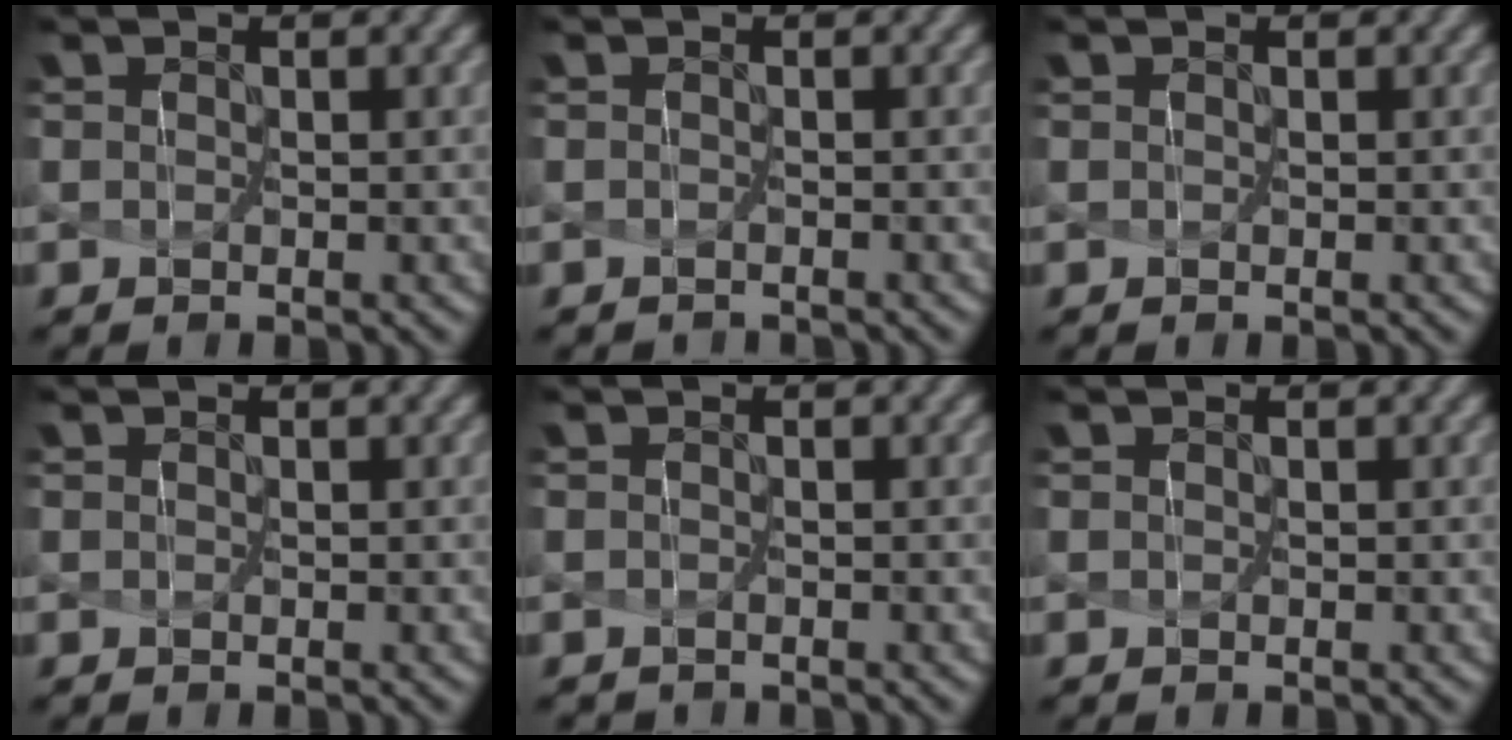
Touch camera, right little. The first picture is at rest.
{"total": 0.9, "force": [-0.8, -0.2, -0.4], "torque": [0.002, -0.003, -0.010]}
{"total": 0.0}
{"total": 0.0}
{"total": 0.8, "force": [-0.6, -0.1, -0.4], "torque": [0.003, -0.003, -0.004]}
{"total": 0.0}